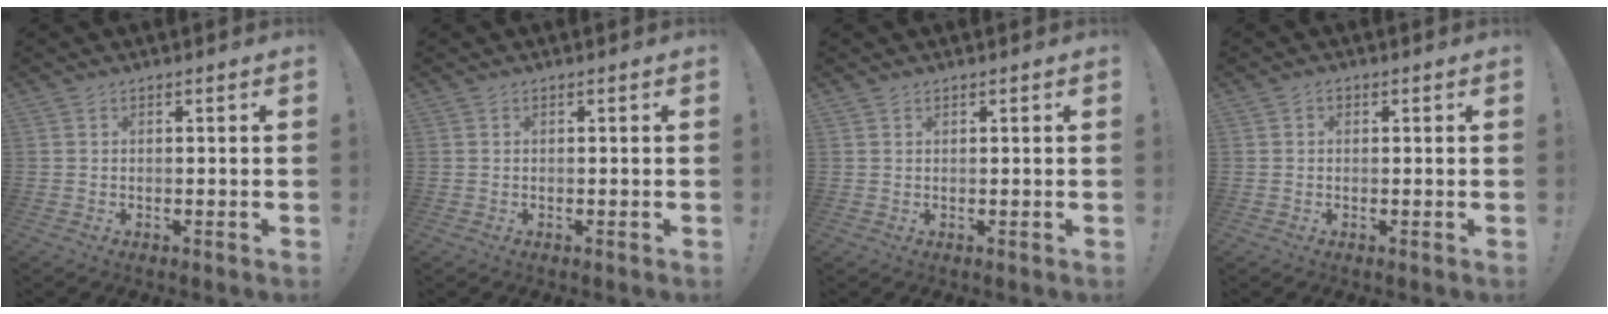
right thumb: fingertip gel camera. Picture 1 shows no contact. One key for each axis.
{"total": 0.0}
{"total": 0.7, "fx": 0.6, "fy": 0.3, "fz": 0.2, "tx": -0.003, "ty": -0.001, "tz": 0.012}
{"total": 0.8, "fx": -0.1, "fy": 0.7, "fz": 0.3, "tx": -0.012, "ty": 0.007, "tz": -0.001}